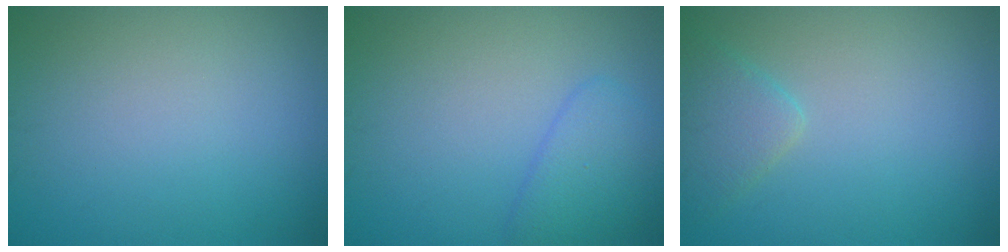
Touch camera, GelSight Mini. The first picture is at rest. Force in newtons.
{"total": 2.7, "press": 2.6, "slide": 0.2}
{"total": 2.4, "press": 2.4, "slide": 0.2}